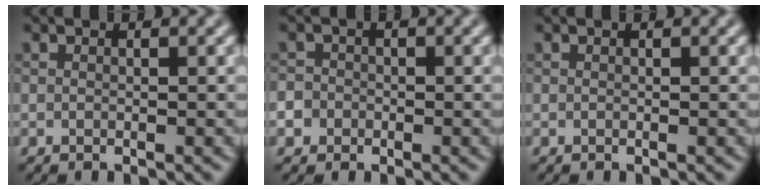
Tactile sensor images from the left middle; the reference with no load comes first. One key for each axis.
{"total": 3.9, "fx": -1.8, "fy": 3.4, "fz": 0.8, "tx": 0.001, "ty": 0.001, "tz": -0.051}
{"total": 0.0}